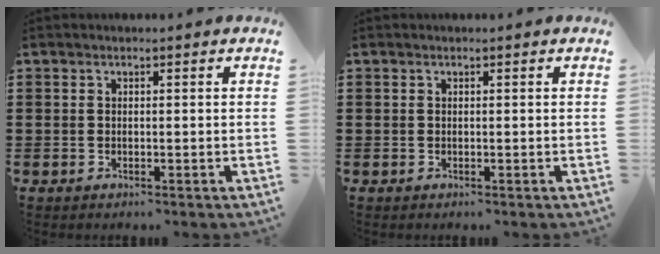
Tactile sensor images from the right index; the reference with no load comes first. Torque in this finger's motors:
{"motor_torque": [-0.07, -0.08, 0.00, -0.01]}